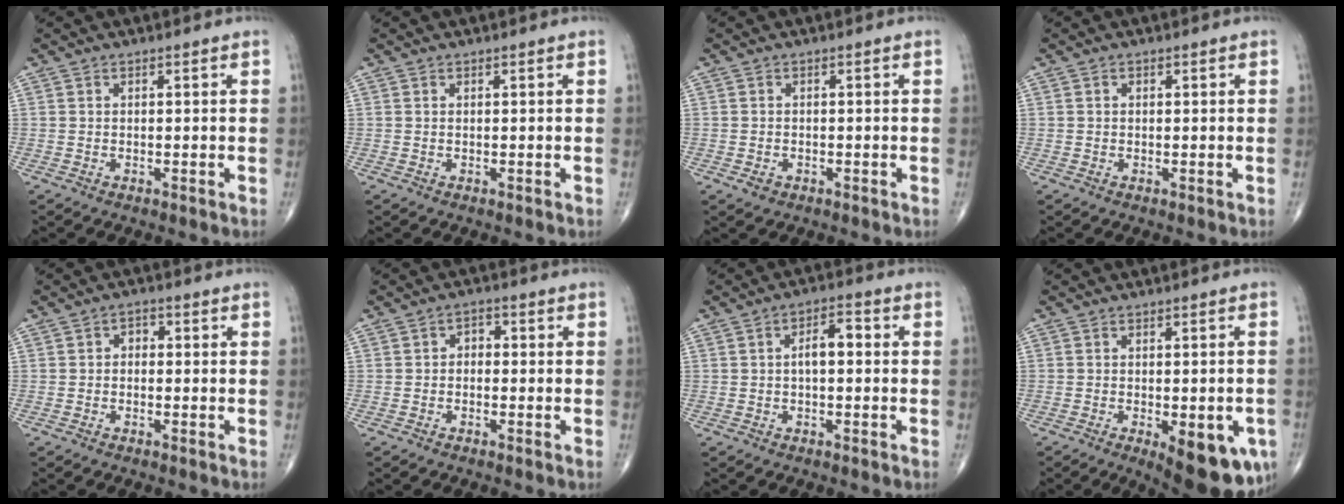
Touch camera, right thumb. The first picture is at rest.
{"total": 0.0}
{"total": 1.5, "force": [-0.7, 1.2, 0.7], "torque": [-0.006, 0.004, -0.009]}
{"total": 0.0}
{"total": 2.1, "force": [-0.2, 1.6, 1.3], "torque": [-0.003, 0.012, -0.014]}
{"total": 2.3, "force": [-0.4, 1.8, 1.5], "torque": [-0.006, 0.014, -0.019]}
{"total": 4.6, "force": [0.1, 2.2, 4.1], "torque": [-0.059, 0.017, -0.006]}
{"total": 13.7, "force": [-5.3, 5.4, 11.4], "torque": [-0.106, 0.000, -0.056]}